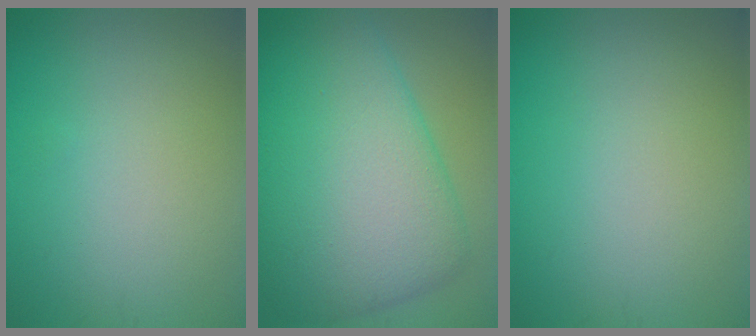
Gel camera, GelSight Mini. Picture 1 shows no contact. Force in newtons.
{"total": 12.1, "press": 12.1, "slide": 0.3}
{"total": 0.0}